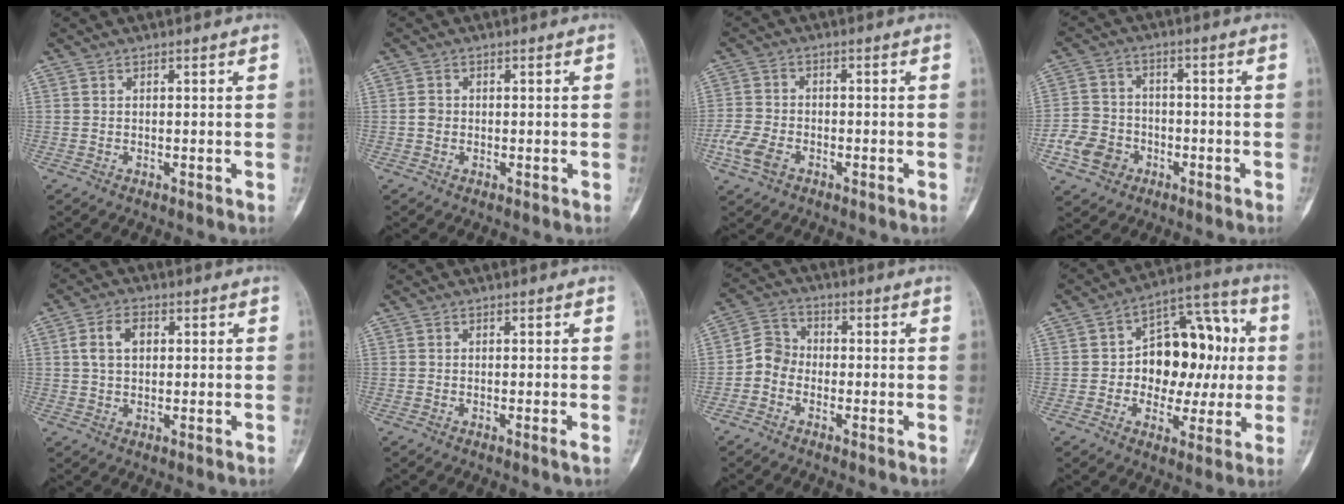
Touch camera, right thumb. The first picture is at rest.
{"total": 1.4, "force": [-0.2, 1.2, 0.6], "torque": [-0.006, 0.004, -0.006]}
{"total": 5.8, "force": [-2.8, 3.8, 3.4], "torque": [-0.076, 0.013, -0.057]}
{"total": 8.4, "force": [-3.6, 6.9, 3.0], "torque": [-0.037, 0.027, -0.067]}
{"total": 5.2, "force": [1.0, 3.3, 3.8], "torque": [-0.069, 0.011, 0.016]}
{"total": 0.6, "force": [-0.3, -0.1, 0.6], "torque": [-0.012, -0.001, -0.008]}
{"total": 5.2, "force": [-1.8, 4.3, 2.1], "torque": [-0.020, 0.020, -0.051]}
{"total": 17.5, "force": [0.8, 11.5, 13.1], "torque": [-0.127, 0.039, 0.010]}